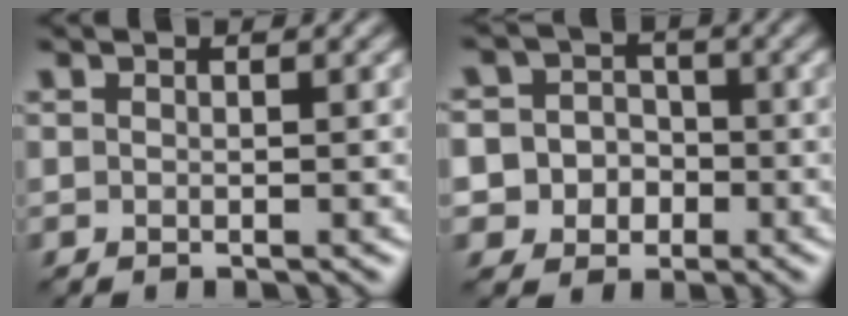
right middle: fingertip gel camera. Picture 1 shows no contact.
{"total": 6.0, "force": [-1.4, 5.6, 1.6], "torque": [-0.017, 0.016, -0.056]}